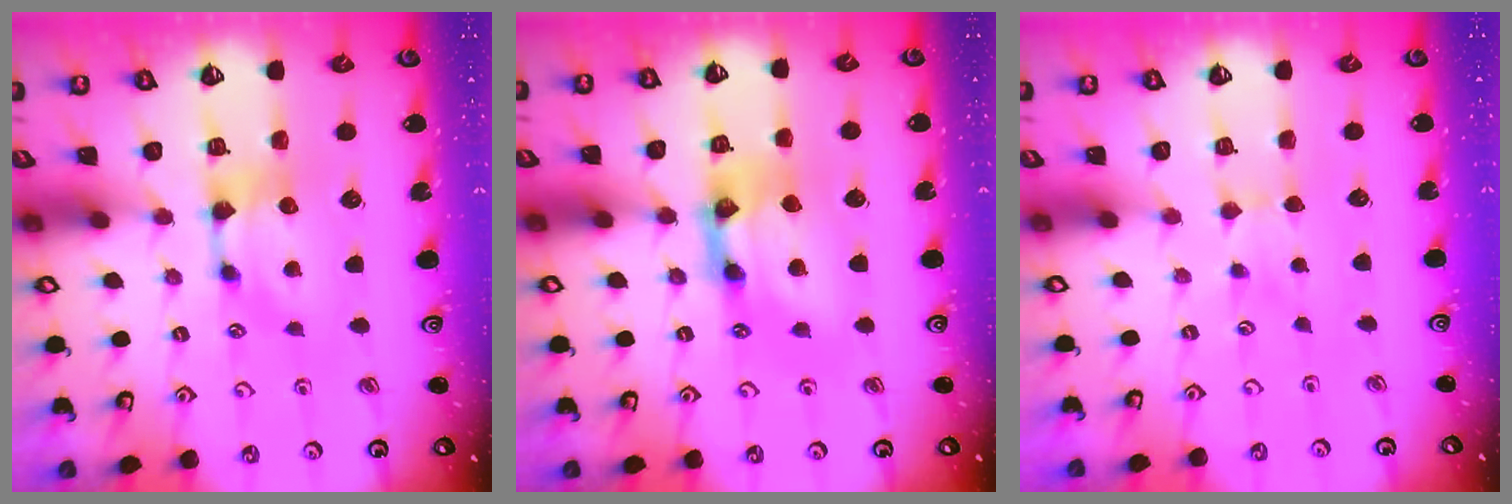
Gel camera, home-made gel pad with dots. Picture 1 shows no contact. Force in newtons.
{"total": 6.5, "press": 6.5, "slide": 0.3}
{"total": 2.4, "press": 2.3, "slide": 0.5}